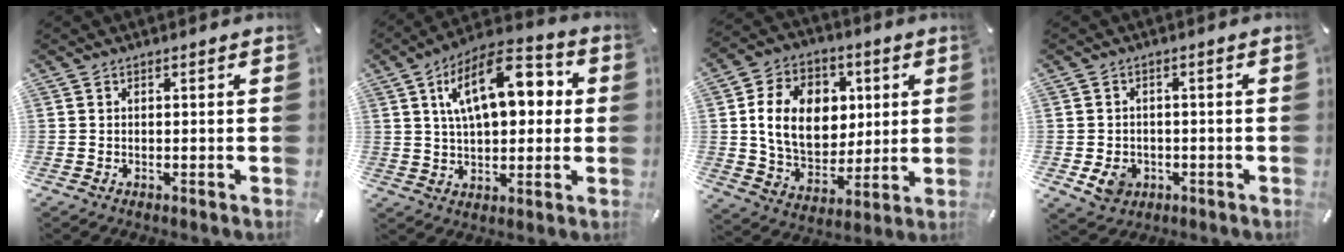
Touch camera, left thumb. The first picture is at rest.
{"total": 16.6, "force": [5.4, 8.9, 12.9], "torque": [-0.208, -0.001, 0.090]}
{"total": 16.3, "force": [3.0, 12.9, 9.5], "torque": [-0.173, 0.006, 0.058]}
{"total": 5.4, "force": [-1.7, 4.7, 2.2], "torque": [-0.032, 0.005, -0.030]}